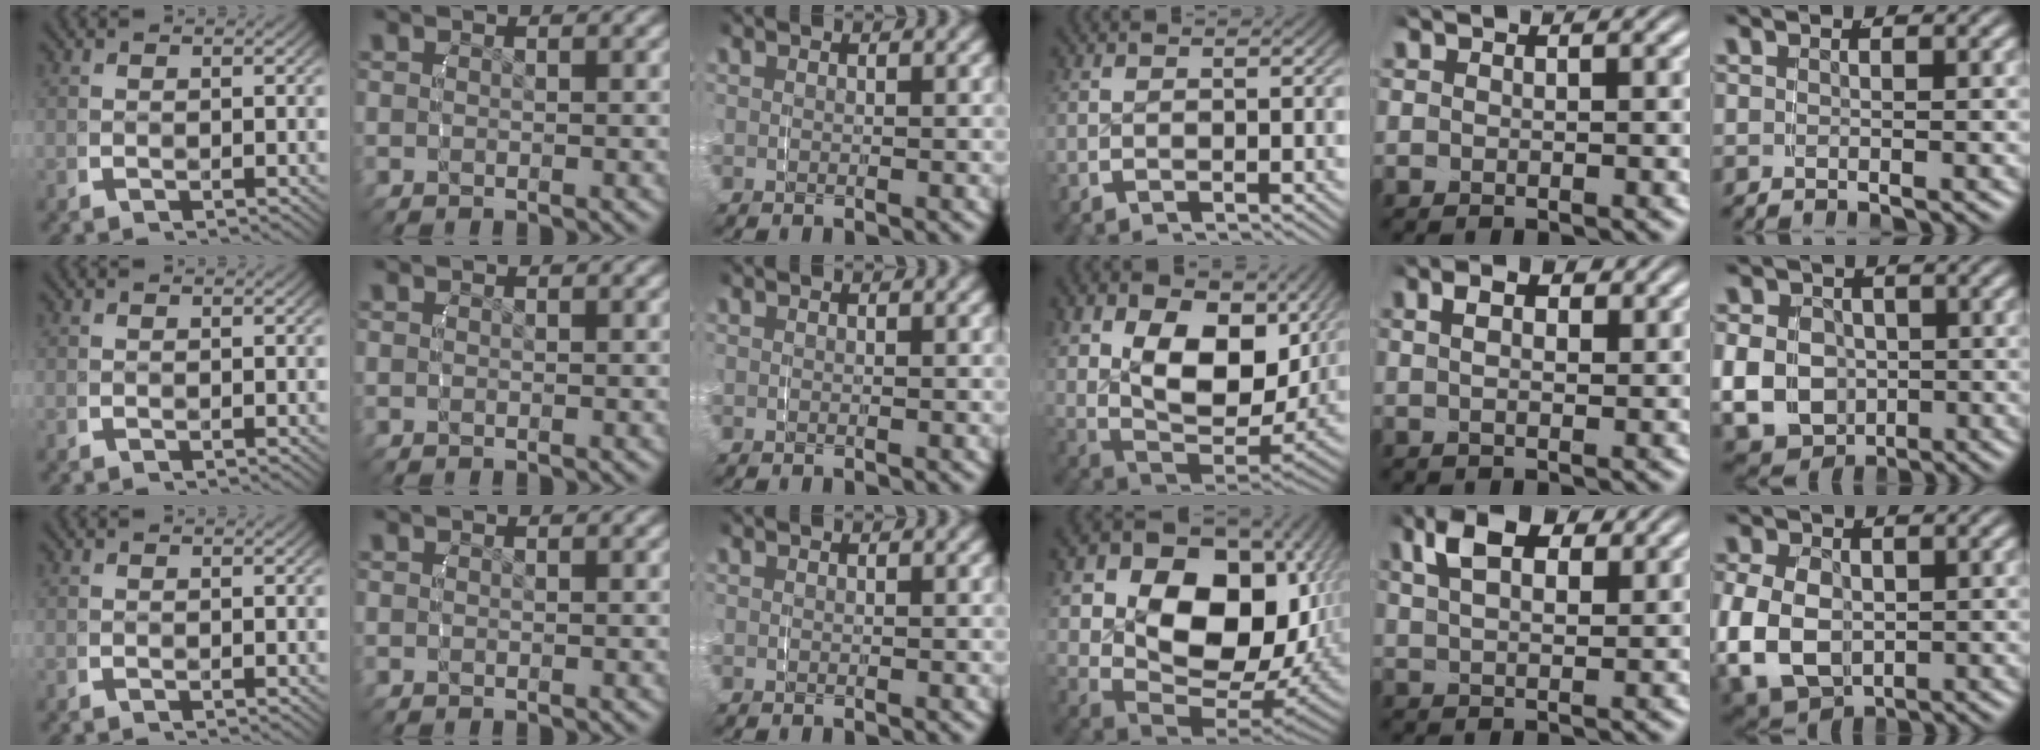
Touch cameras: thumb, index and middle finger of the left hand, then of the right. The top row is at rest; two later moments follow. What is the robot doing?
{"motion": "grasp_and_lifting", "object": "towel"}